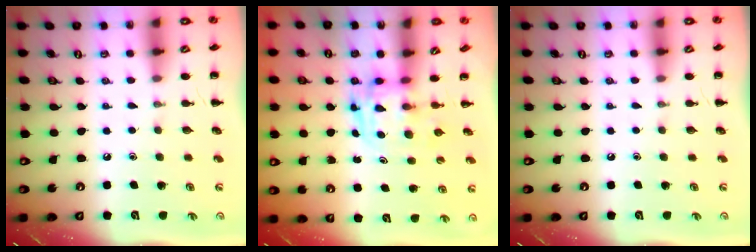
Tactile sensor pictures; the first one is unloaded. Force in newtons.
{"total": 3.1, "press": 3.1, "slide": 0.5}
{"total": 0.0}